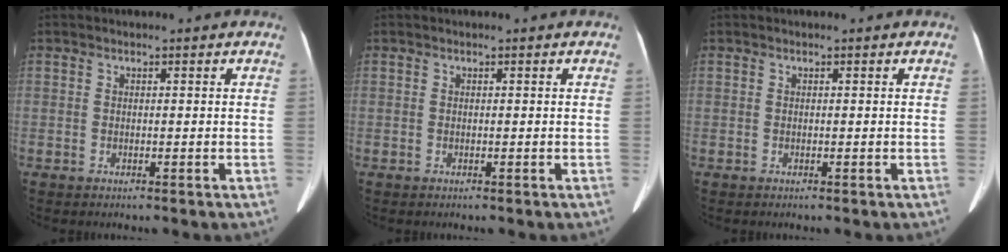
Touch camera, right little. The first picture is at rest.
{"total": 0.0}
{"total": 0.0}